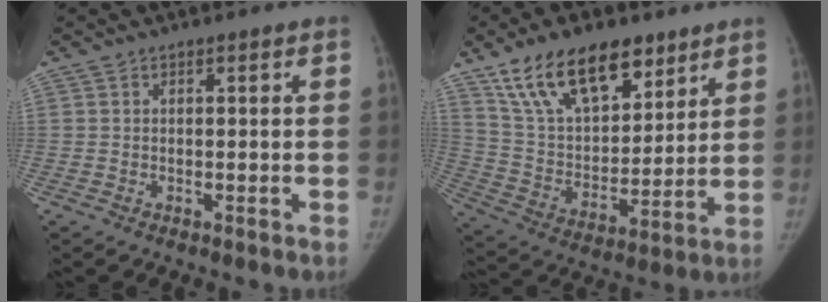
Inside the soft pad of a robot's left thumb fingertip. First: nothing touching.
{"total": 20.2, "force": [13.0, 10.2, 11.6], "torque": [-0.161, -0.045, 0.239]}